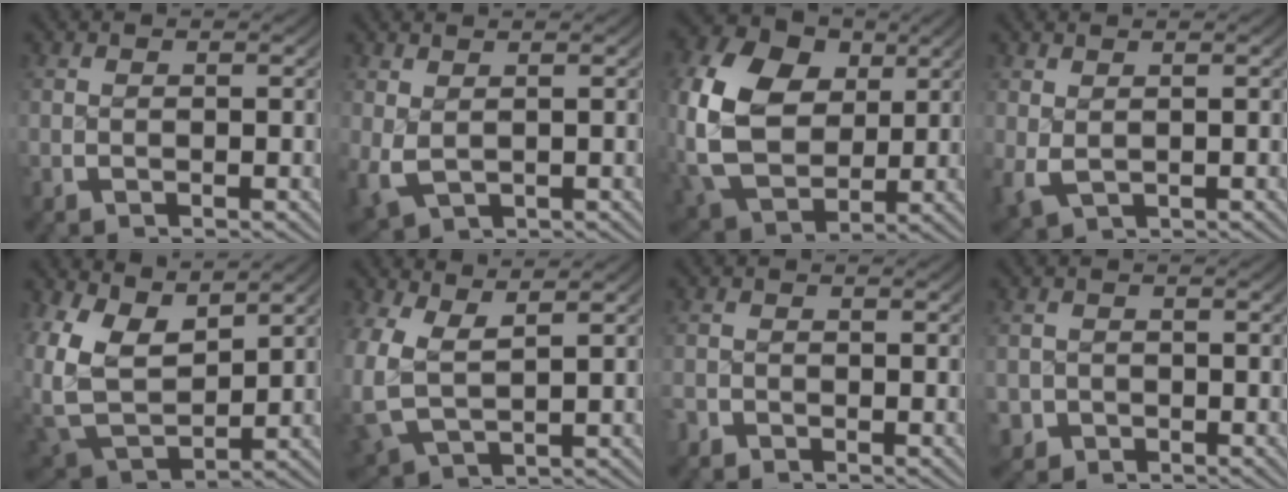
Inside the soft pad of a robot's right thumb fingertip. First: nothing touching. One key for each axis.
{"total": 2.6, "fx": 0.3, "fy": 1.9, "fz": 1.7, "tx": -0.041, "ty": -0.016, "tz": 0.023}
{"total": 13.9, "fx": 1.2, "fy": 10.5, "fz": 8.9, "tx": -0.233, "ty": -0.047, "tz": 0.038}
{"total": 2.0, "fx": 0.3, "fy": 1.4, "fz": 1.3, "tx": -0.028, "ty": -0.008, "tz": 0.018}
{"total": 8.5, "fx": 1.7, "fy": 6.0, "fz": 5.8, "tx": -0.153, "ty": -0.046, "tz": 0.053}
{"total": 5.8, "fx": 1.2, "fy": 4.4, "fz": 3.6, "tx": -0.116, "ty": -0.033, "tz": 0.043}
{"total": 1.2, "fx": -0.9, "fy": 0.8, "fz": 0.1, "tx": -0.002, "ty": 0.000, "tz": -0.021}
{"total": 3.4, "fx": -1.8, "fy": 2.8, "fz": 0.5, "tx": -0.017, "ty": -0.020, "tz": -0.024}